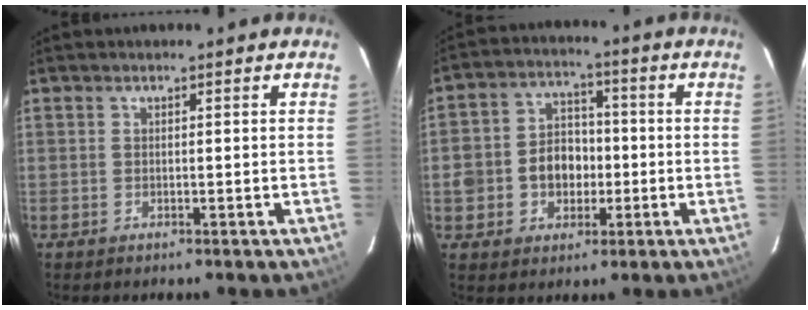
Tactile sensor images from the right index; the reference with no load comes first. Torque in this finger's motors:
{"motor_torque": [0.30, 0.06, 0.52, 0.05]}